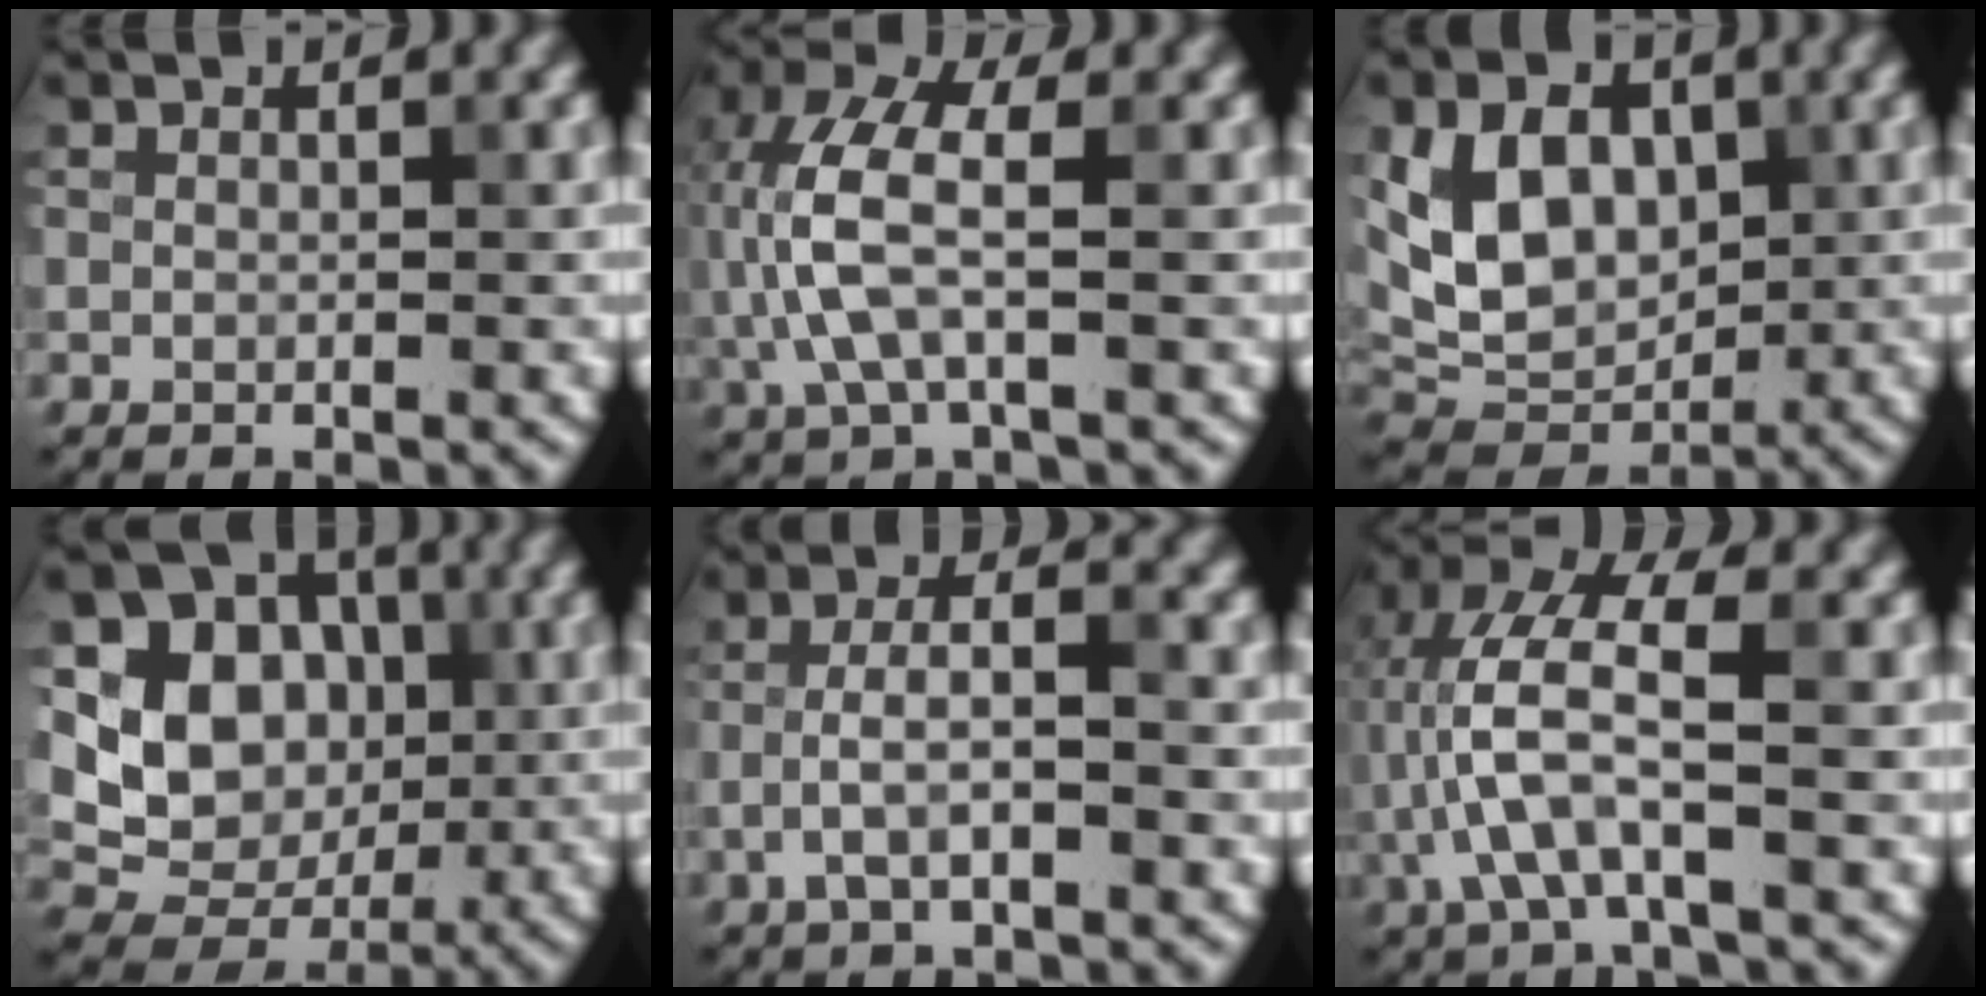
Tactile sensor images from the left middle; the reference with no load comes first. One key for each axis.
{"total": 6.6, "fx": -0.2, "fy": 2.8, "fz": 6.0, "tx": -0.148, "ty": 0.015, "tz": -0.008}
{"total": 8.4, "fx": 1.6, "fy": 6.0, "fz": 5.6, "tx": -0.103, "ty": -0.007, "tz": 0.027}
{"total": 9.3, "fx": 1.1, "fy": 7.9, "fz": 4.7, "tx": -0.077, "ty": -0.009, "tz": 0.015}
{"total": 3.8, "fx": -1.2, "fy": 1.2, "fz": 3.4, "tx": -0.069, "ty": 0.007, "tz": -0.027}
{"total": 7.1, "fx": -0.7, "fy": 2.6, "fz": 6.5, "tx": -0.151, "ty": 0.021, "tz": -0.017}